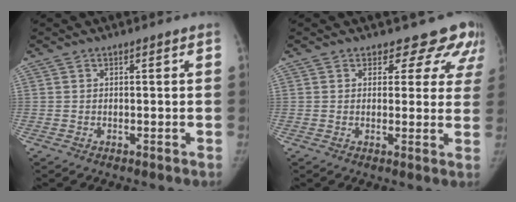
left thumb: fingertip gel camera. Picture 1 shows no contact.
{"total": 9.3, "force": [7.6, 5.1, 1.8], "torque": [0.037, -0.032, 0.059]}